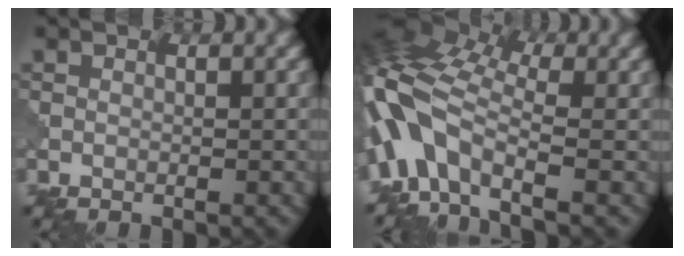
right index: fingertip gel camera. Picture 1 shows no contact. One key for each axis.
{"total": 9.5, "fx": -2.1, "fy": 5.4, "fz": 7.5, "tx": -0.161, "ty": 0.012, "tz": -0.058}